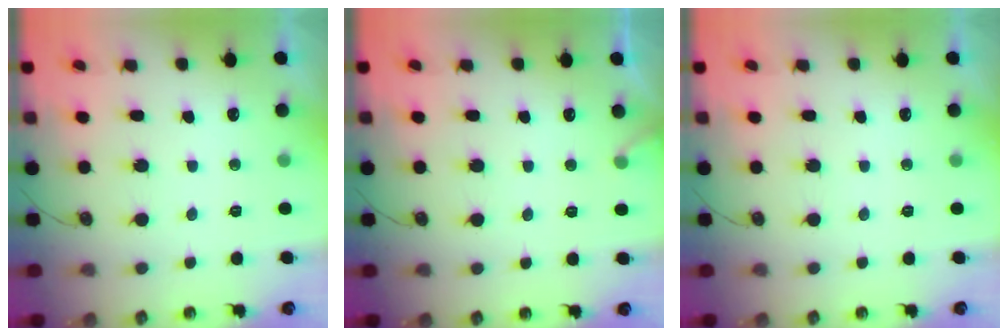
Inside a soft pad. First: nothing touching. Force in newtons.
{"total": 4.6, "press": 4.6, "slide": 0.4}
{"total": 0.0}